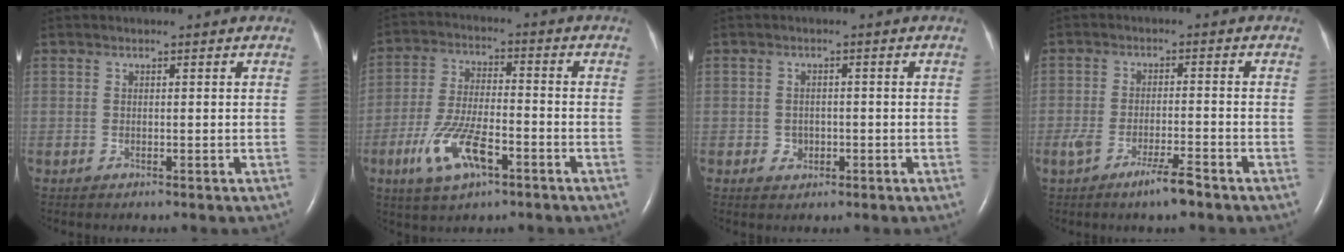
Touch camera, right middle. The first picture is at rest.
{"total": 10.3, "force": [-4.8, 3.4, 8.5], "torque": [-0.181, -0.004, -0.086]}
{"total": 2.0, "force": [-0.6, 1.7, 0.8], "torque": [-0.011, 0.004, -0.004]}
{"total": 5.0, "force": [-3.3, 0.5, 3.6], "torque": [-0.076, -0.005, -0.060]}